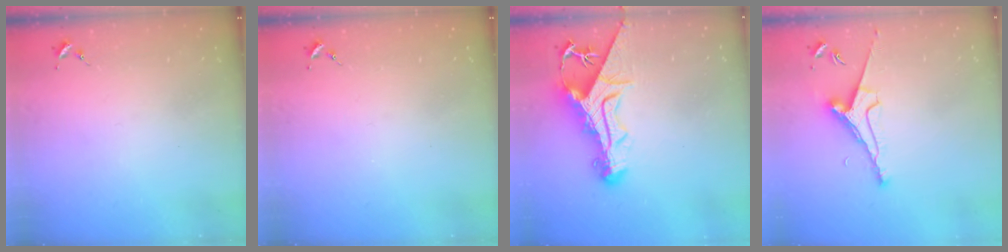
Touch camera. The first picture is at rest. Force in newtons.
{"total": 0.0}
{"total": 16.2, "press": 16.1, "slide": 1.6}
{"total": 8.1, "press": 8.0, "slide": 1.2}